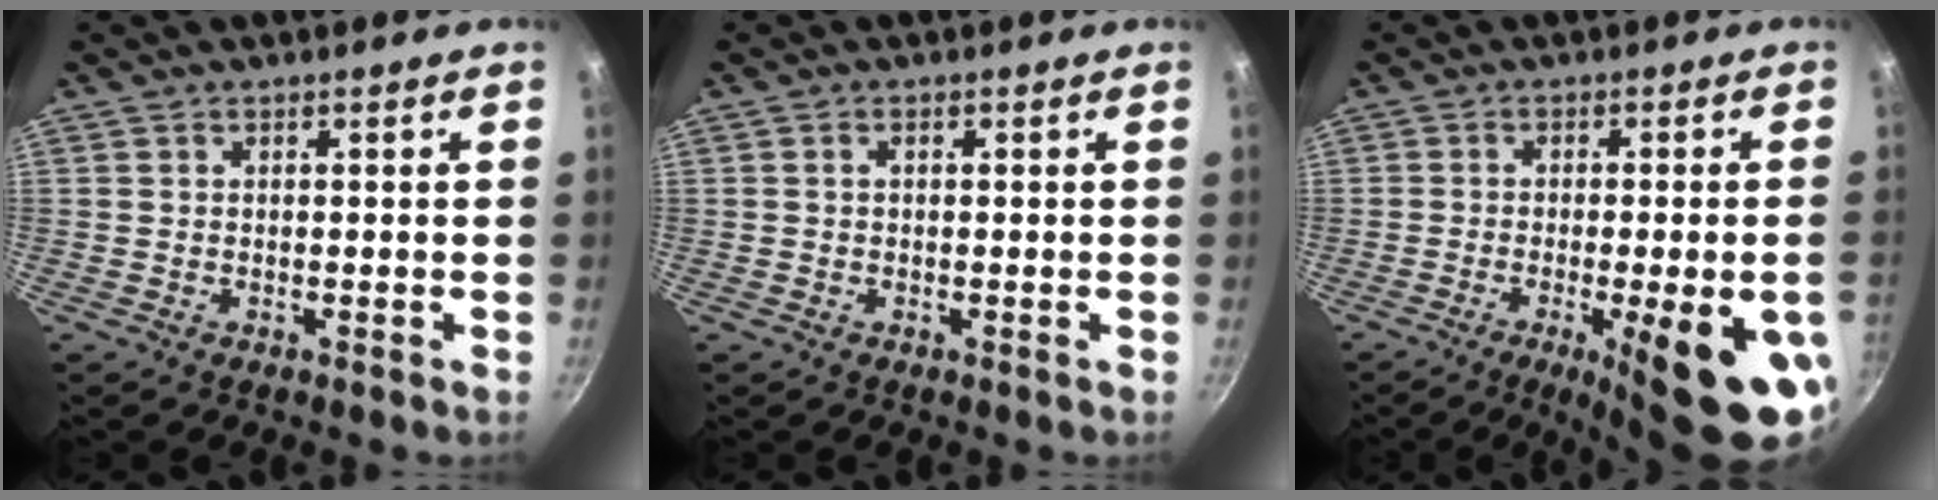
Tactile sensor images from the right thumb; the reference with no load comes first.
{"total": 0.8, "force": [0.1, 0.5, 0.6], "torque": [-0.010, 0.005, 0.002]}
{"total": 16.5, "force": [-6.0, 4.0, 14.8], "torque": [-0.177, 0.005, -0.075]}